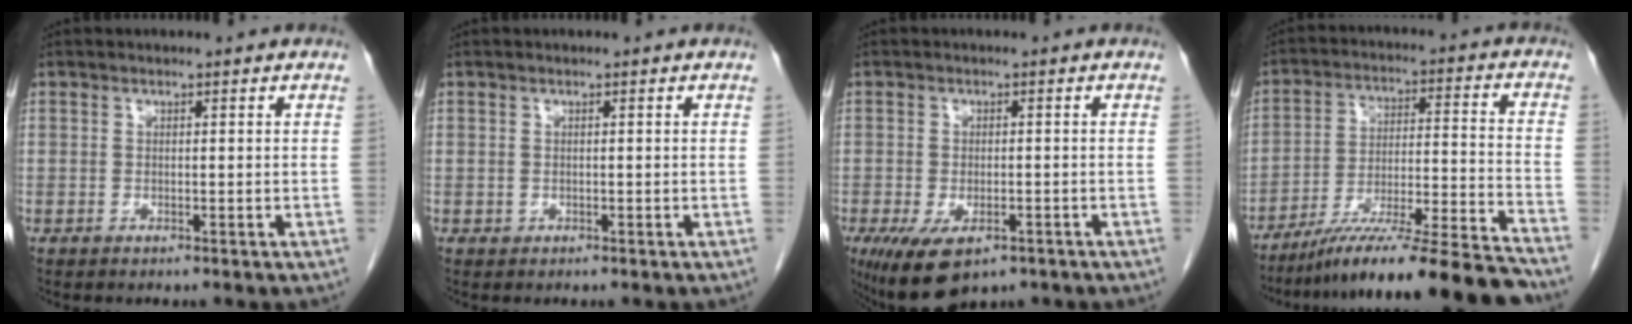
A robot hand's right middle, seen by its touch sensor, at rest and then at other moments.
{"total": 0.0}
{"total": 8.1, "force": [-4.8, 3.7, 5.5], "torque": [-0.093, -0.014, -0.070]}
{"total": 20.0, "force": [-17.6, -1.5, 9.3], "torque": [-0.127, -0.009, -0.286]}